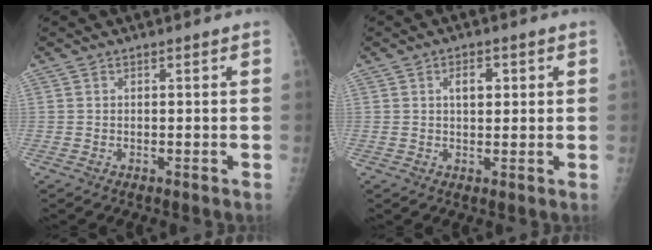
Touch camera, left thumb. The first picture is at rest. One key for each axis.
{"total": 3.4, "fx": 1.3, "fy": 1.9, "fz": 2.5, "tx": -0.028, "ty": -0.001, "tz": 0.019}